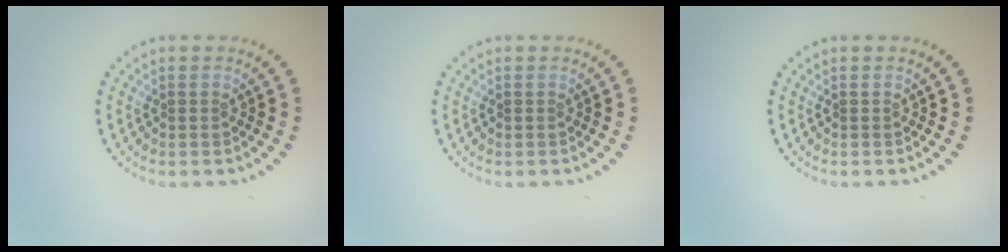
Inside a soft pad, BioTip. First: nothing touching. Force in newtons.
{"total": 0.0}
{"total": 0.0}